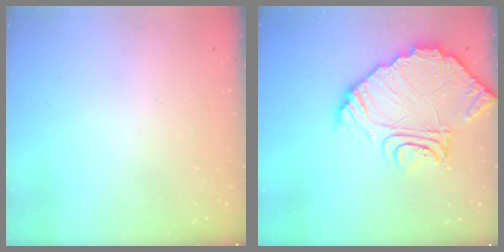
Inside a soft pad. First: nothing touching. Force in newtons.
{"total": 16.5, "press": 16.4, "slide": 1.6}